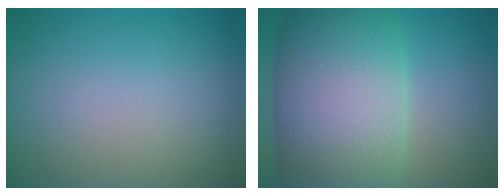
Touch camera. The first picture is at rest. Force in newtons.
{"total": 14.2, "press": 14.2, "slide": 0.6}